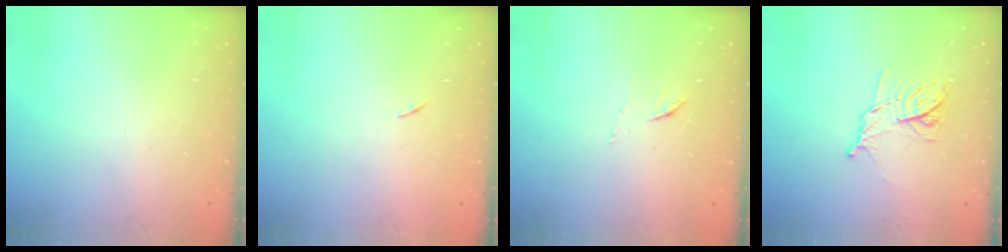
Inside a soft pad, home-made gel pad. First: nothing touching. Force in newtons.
{"total": 3.7, "press": 3.6, "slide": 0.7}
{"total": 3.7, "press": 3.7, "slide": 0.4}
{"total": 10.3, "press": 10.3, "slide": 0.3}